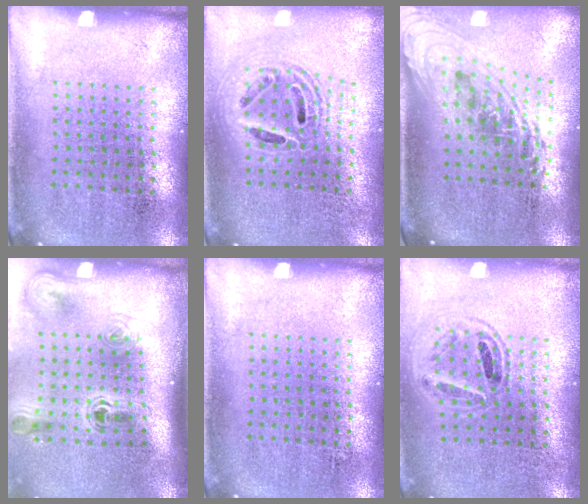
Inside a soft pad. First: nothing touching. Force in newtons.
{"total": 1.9, "press": 1.6, "slide": 1.1}
{"total": 2.2, "press": 1.6, "slide": 1.6}
{"total": 2.4, "press": 1.6, "slide": 1.8}
{"total": 0.0}
{"total": 1.0, "press": 1.0, "slide": 0.3}